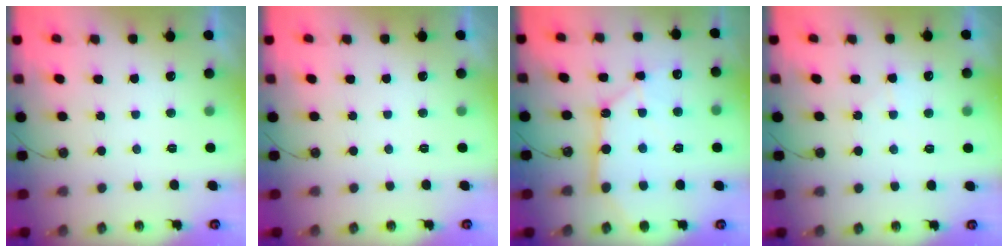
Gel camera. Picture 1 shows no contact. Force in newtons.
{"total": 0.0}
{"total": 13.6, "press": 13.5, "slide": 1.7}
{"total": 5.7, "press": 5.7, "slide": 0.6}